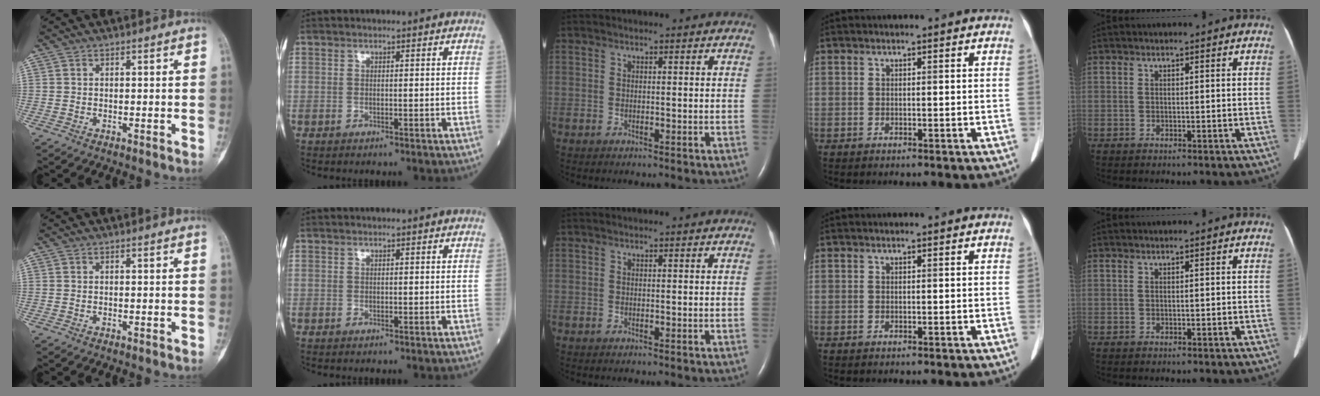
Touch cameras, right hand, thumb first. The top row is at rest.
{}